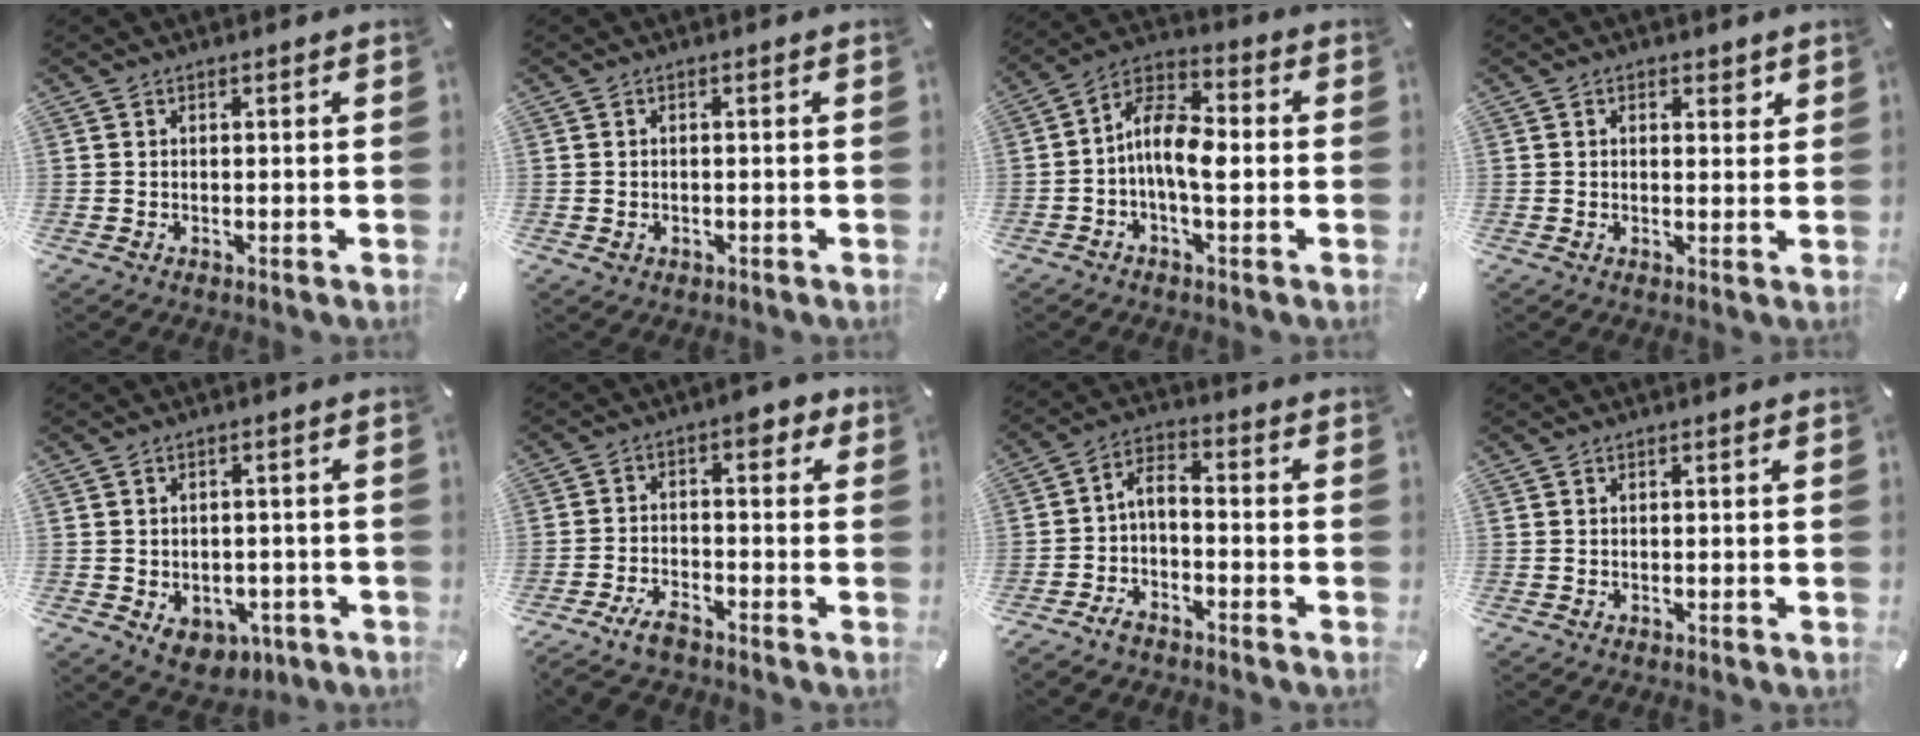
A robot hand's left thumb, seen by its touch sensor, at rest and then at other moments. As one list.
[{"total": 1.4, "force": [-0.5, 1.1, 0.7], "torque": [-0.012, 0.002, -0.010]}, {"total": 10.0, "force": [-1.9, 4.8, 8.6], "torque": [-0.176, 0.005, -0.034]}, {"total": 2.3, "force": [0.9, 1.4, 1.6], "torque": [-0.010, -0.005, 0.008]}, {"total": 5.6, "force": [-1.9, 4.5, 2.8], "torque": [-0.035, 0.009, -0.030]}, {"total": 7.6, "force": [-3.7, 4.2, 5.2], "torque": [-0.095, 0.016, -0.071]}, {"total": 4.1, "force": [-2.4, 1.9, 2.8], "torque": [-0.056, 0.010, -0.047]}, {"total": 0.0}]